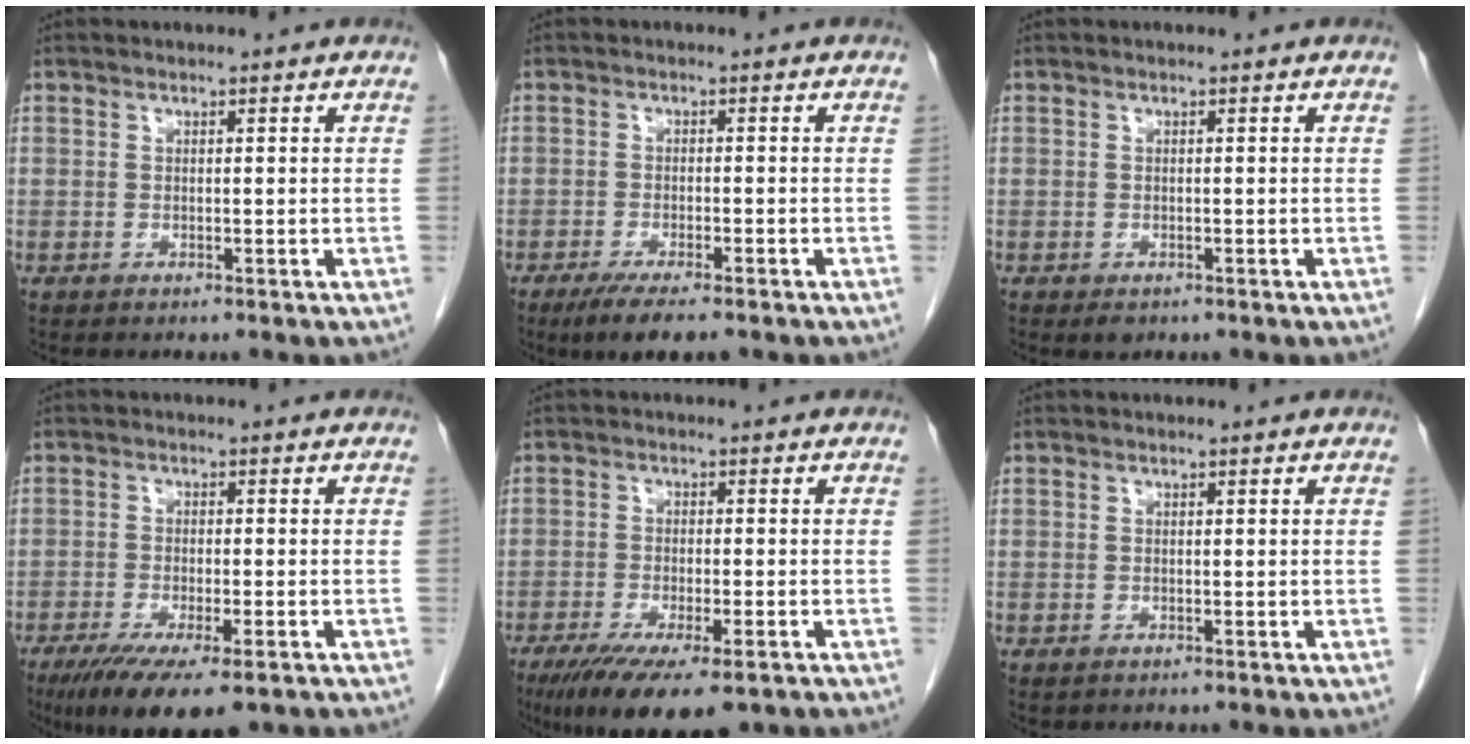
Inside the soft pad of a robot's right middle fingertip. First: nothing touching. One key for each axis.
{"total": 6.1, "fx": -4.4, "fy": 1.0, "fz": 4.1, "tx": -0.068, "ty": -0.016, "tz": -0.067}
{"total": 1.1, "fx": -0.6, "fy": 0.7, "fz": 0.6, "tx": -0.007, "ty": 0.000, "tz": -0.003}
{"total": 10.5, "fx": -7.0, "fy": 2.5, "fz": 7.4, "tx": -0.116, "ty": -0.023, "tz": -0.108}
{"total": 12.0, "fx": -8.1, "fy": 3.0, "fz": 8.2, "tx": -0.134, "ty": -0.025, "tz": -0.124}
{"total": 0.0}